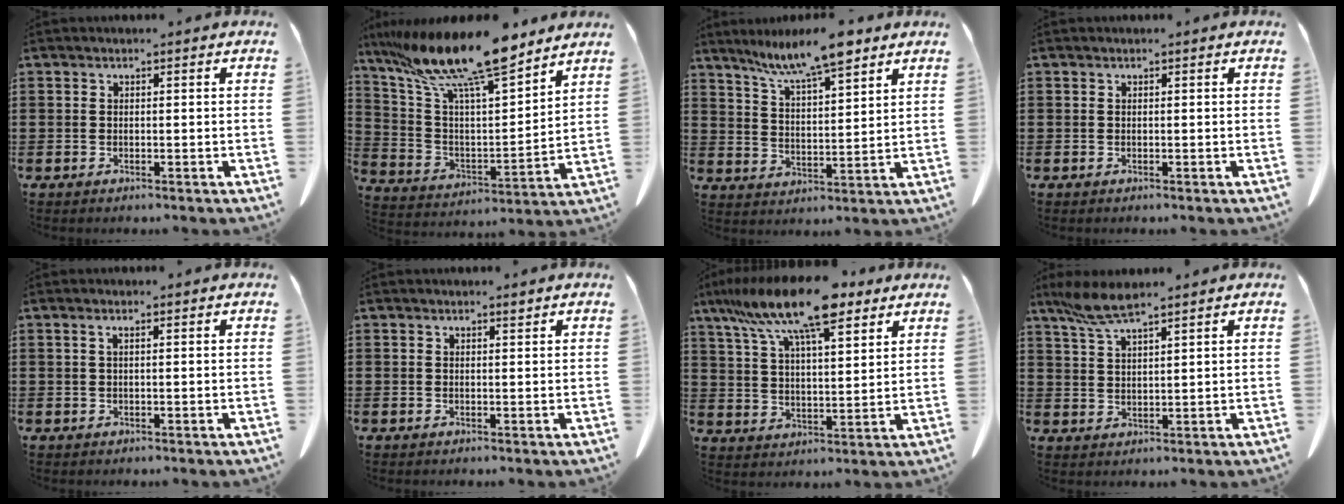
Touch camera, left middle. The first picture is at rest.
{"total": 15.5, "force": [12.4, 2.4, 9.1], "torque": [-0.204, -0.080, 0.208]}
{"total": 9.1, "force": [7.2, 1.3, 5.5], "torque": [-0.115, -0.025, 0.124]}
{"total": 0.0}
{"total": 0.9, "force": [0.3, 0.1, 0.8], "torque": [-0.017, 0.001, 0.005]}
{"total": 0.9, "force": [0.7, 0.1, 0.5], "torque": [-0.011, 0.001, 0.012]}
{"total": 14.4, "force": [10.4, 3.8, 9.2], "torque": [-0.198, -0.026, 0.184]}
{"total": 5.3, "force": [4.1, 0.6, 3.3], "torque": [-0.077, -0.007, 0.077]}